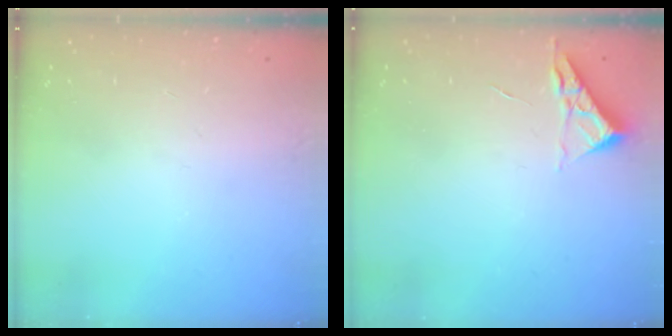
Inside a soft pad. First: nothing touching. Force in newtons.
{"total": 3.5, "press": 3.4, "slide": 0.5}